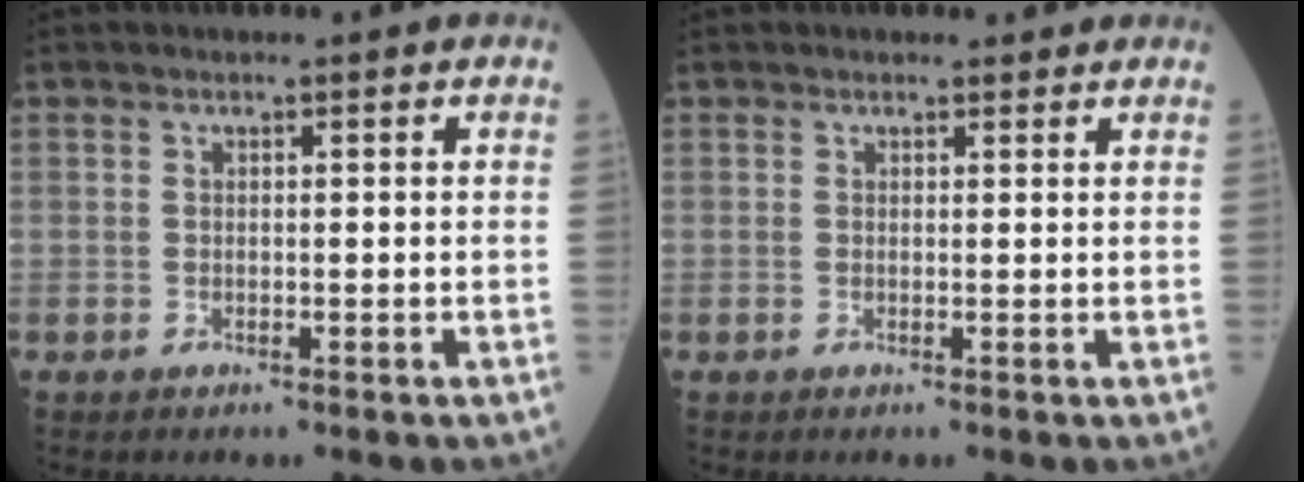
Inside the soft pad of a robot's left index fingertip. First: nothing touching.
{"total": 1.4, "force": [1.2, 0.7, 0.1], "torque": [-0.004, 0.004, 0.011]}